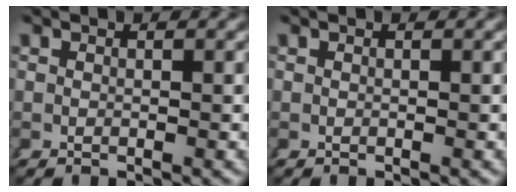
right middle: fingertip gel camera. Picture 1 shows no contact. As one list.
[{"total": 0.0}]